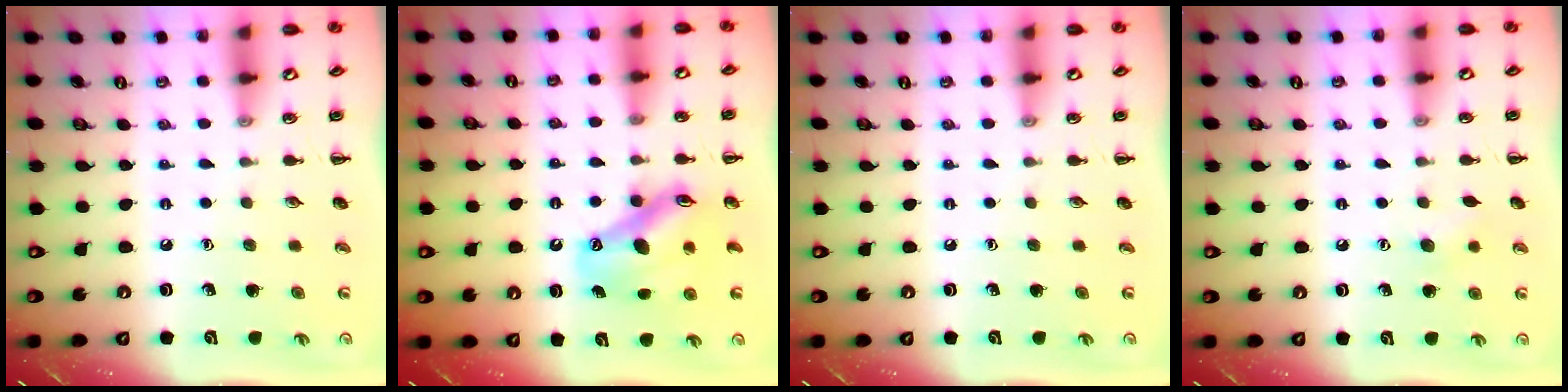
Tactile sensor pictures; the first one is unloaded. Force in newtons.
{"total": 11.7, "press": 11.2, "slide": 3.4}
{"total": 0.0}
{"total": 5.7, "press": 5.6, "slide": 1.4}